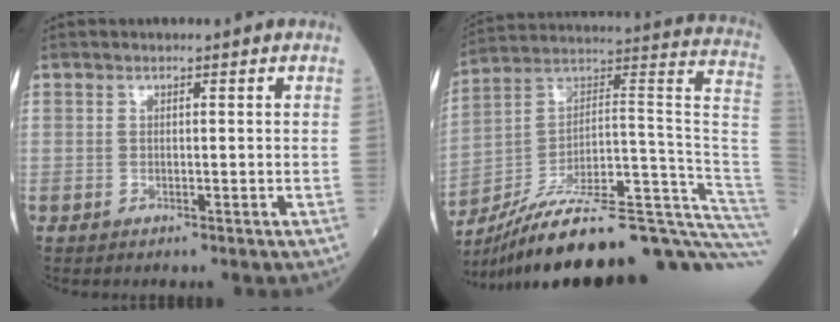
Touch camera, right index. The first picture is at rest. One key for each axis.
{"total": 34.3, "fx": -27.0, "fy": 2.6, "fz": 20.9, "tx": -0.189, "ty": 0.018, "tz": -0.386}